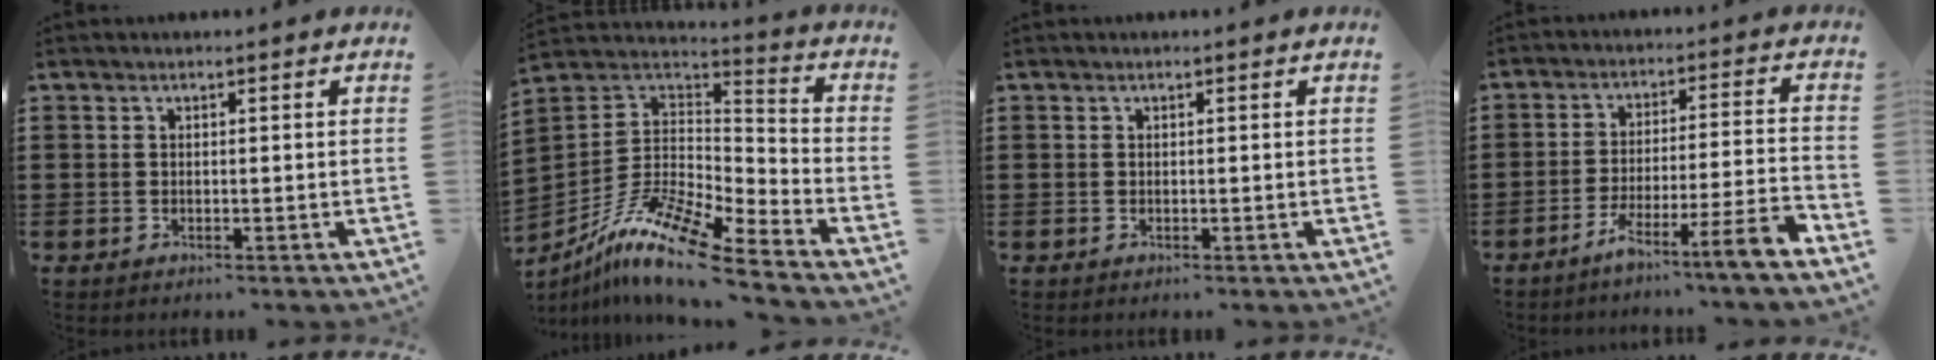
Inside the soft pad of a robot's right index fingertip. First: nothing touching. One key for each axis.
{"total": 12.8, "fx": -9.4, "fy": 1.7, "fz": 8.5, "tx": -0.180, "ty": 0.006, "tz": -0.186}
{"total": 0.0}
{"total": 7.8, "fx": -5.9, "fy": -0.5, "fz": 5.1, "tx": -0.083, "ty": -0.008, "tz": -0.113}